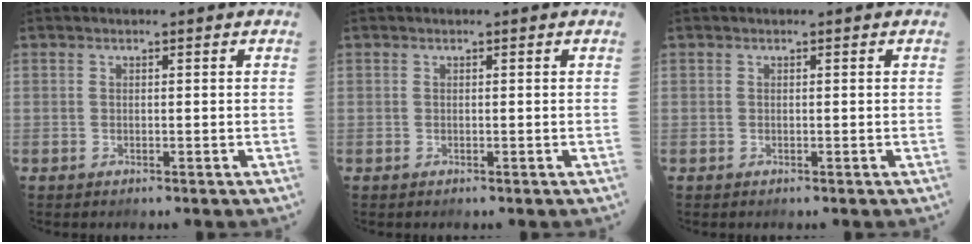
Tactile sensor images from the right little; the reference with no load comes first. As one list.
[{"total": 0.0}, {"total": 0.0}]